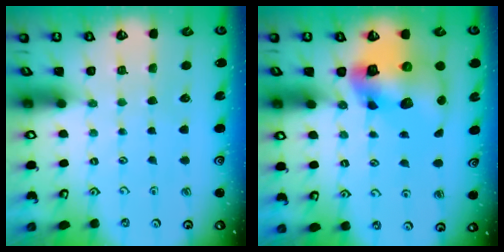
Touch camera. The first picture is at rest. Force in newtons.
{"total": 16.6, "press": 16.4, "slide": 2.1}